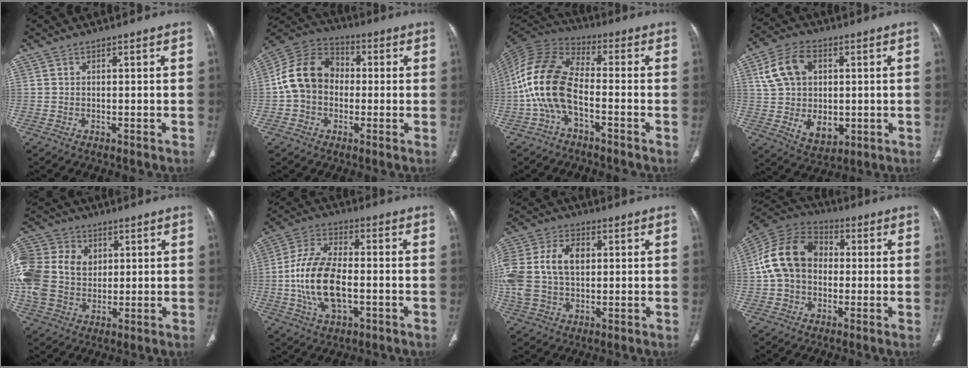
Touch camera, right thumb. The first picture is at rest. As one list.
[{"total": 12.8, "force": [-0.4, 10.3, 7.6], "torque": [-0.127, 0.037, -0.020]}, {"total": 13.3, "force": [-3.4, 6.9, 10.8], "torque": [-0.231, 0.047, -0.077]}, {"total": 14.5, "force": [1.6, 10.4, 10.0], "torque": [-0.144, 0.002, 0.038]}, {"total": 21.7, "force": [2.9, 17.0, 13.1], "torque": [-0.313, 0.032, 0.064]}, {"total": 14.5, "force": [-2.5, 7.8, 12.0], "torque": [-0.238, 0.021, -0.046]}, {"total": 17.4, "force": [2.1, 11.9, 12.4], "torque": [-0.295, 0.015, 0.043]}, {"total": 14.4, "force": [0.5, 11.0, 9.3], "torque": [-0.165, 0.036, -0.002]}]